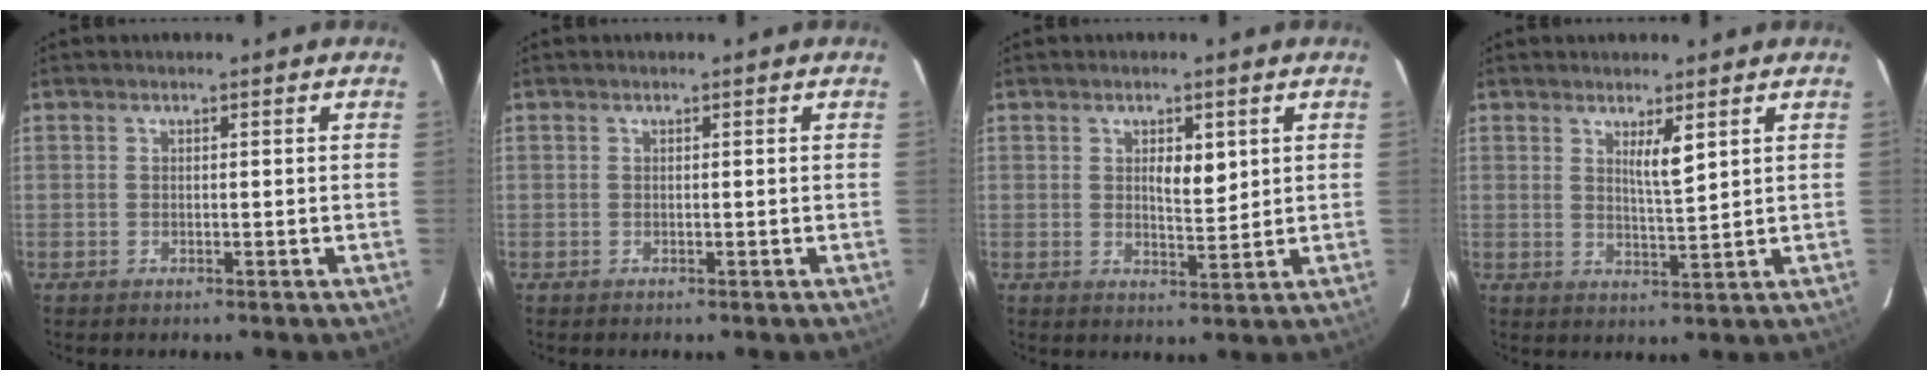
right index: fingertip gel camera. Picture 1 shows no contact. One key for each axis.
{"total": 0.0}
{"total": 3.9, "fx": 1.3, "fy": 1.5, "fz": 3.3, "tx": -0.051, "ty": -0.004, "tz": 0.022}
{"total": 3.5, "fx": 1.9, "fy": 0.1, "fz": 2.9, "tx": -0.053, "ty": -0.010, "tz": 0.036}